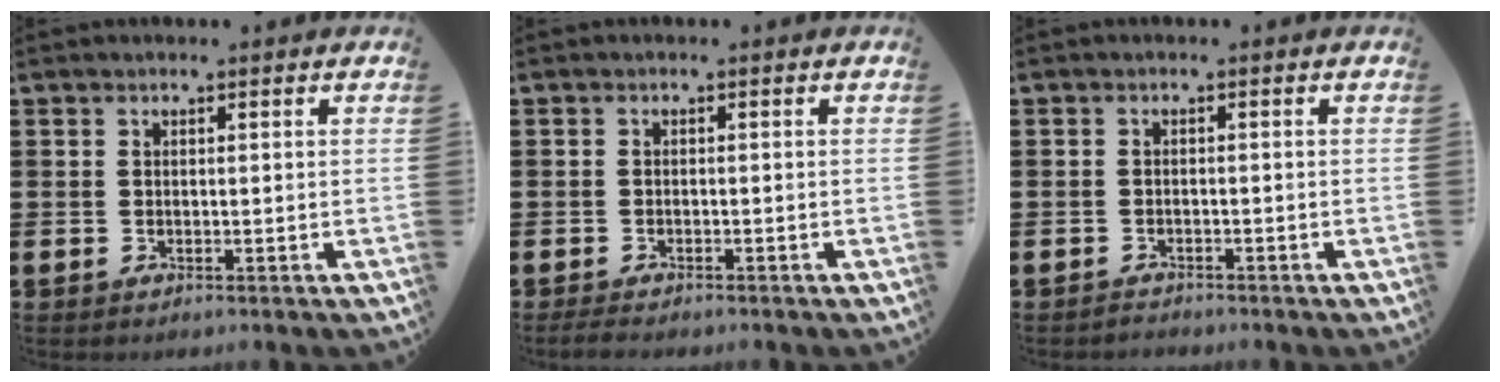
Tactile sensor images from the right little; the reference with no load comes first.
{"total": 1.0, "force": [-0.8, 0.2, 0.4], "torque": [-0.010, 0.001, -0.018]}
{"total": 1.0, "force": [-1.0, 0.1, -0.1], "torque": [-0.002, 0.002, -0.021]}